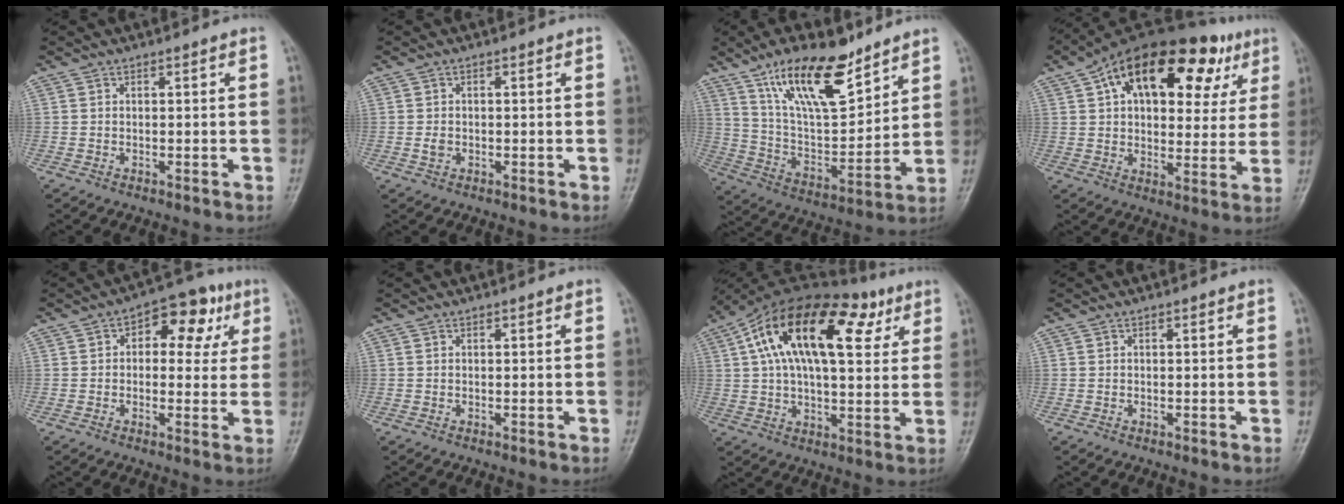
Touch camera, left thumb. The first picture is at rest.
{"total": 1.5, "force": [-0.5, 1.2, 0.8], "torque": [-0.007, 0.003, -0.010]}
{"total": 18.6, "force": [12.1, 7.0, 12.2], "torque": [-0.174, -0.060, 0.226]}
{"total": 25.3, "force": [10.8, 13.7, 18.4], "torque": [-0.235, 0.028, 0.160]}
{"total": 10.3, "force": [3.2, 6.5, 7.3], "torque": [-0.043, 0.017, 0.034]}
{"total": 0.0}
{"total": 23.1, "force": [8.5, 11.4, 18.2], "torque": [-0.297, 0.026, 0.132]}
{"total": 0.0}